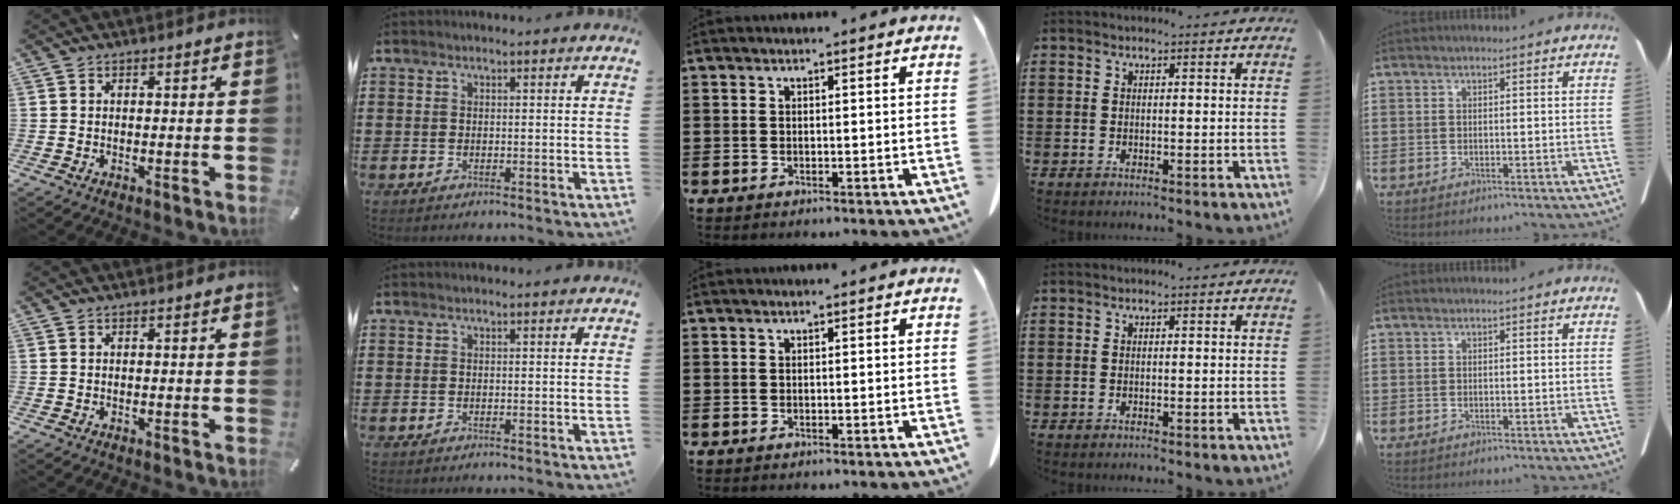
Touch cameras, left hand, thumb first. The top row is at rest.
{}